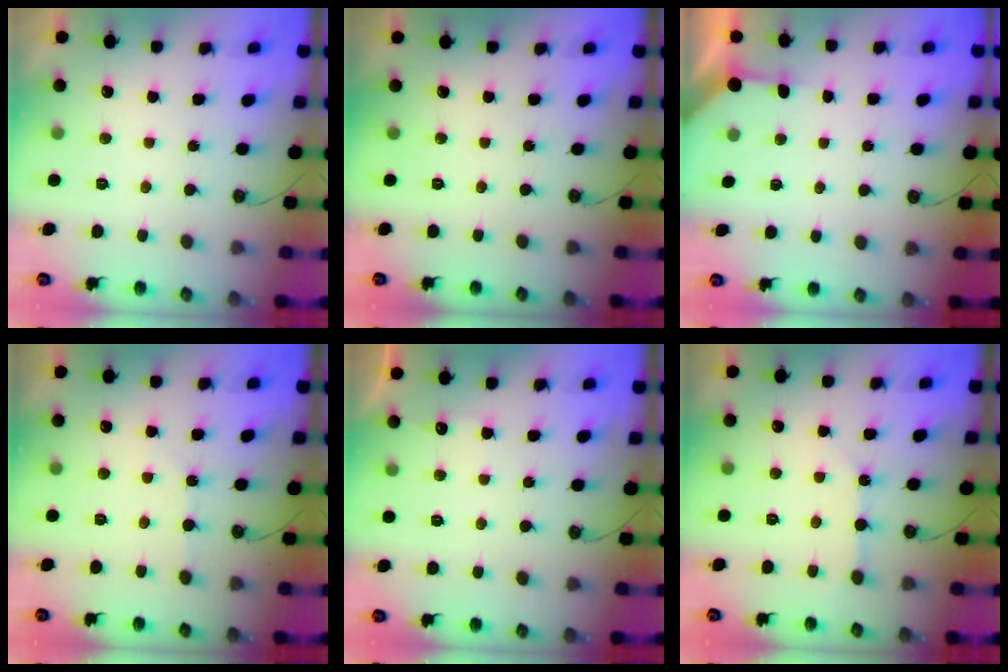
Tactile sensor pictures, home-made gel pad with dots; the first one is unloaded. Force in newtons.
{"total": 0.0}
{"total": 2.2, "press": 2.2, "slide": 0.3}
{"total": 1.8, "press": 1.8, "slide": 0.3}
{"total": 3.9, "press": 3.9, "slide": 0.5}
{"total": 2.4, "press": 2.4, "slide": 0.4}